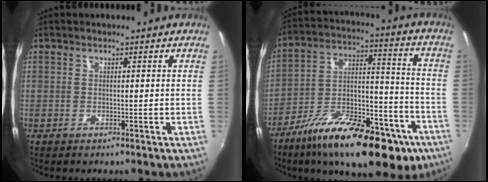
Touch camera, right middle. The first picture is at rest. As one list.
[{"total": 24.5, "force": [-15.1, 9.4, 16.9], "torque": [-0.268, -0.015, -0.229]}]